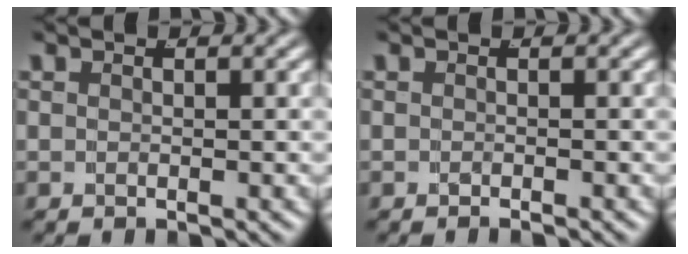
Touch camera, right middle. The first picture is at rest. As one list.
[{"total": 0.6, "force": [-0.6, -0.2, 0.1], "torque": [-0.003, 0.002, -0.011]}]